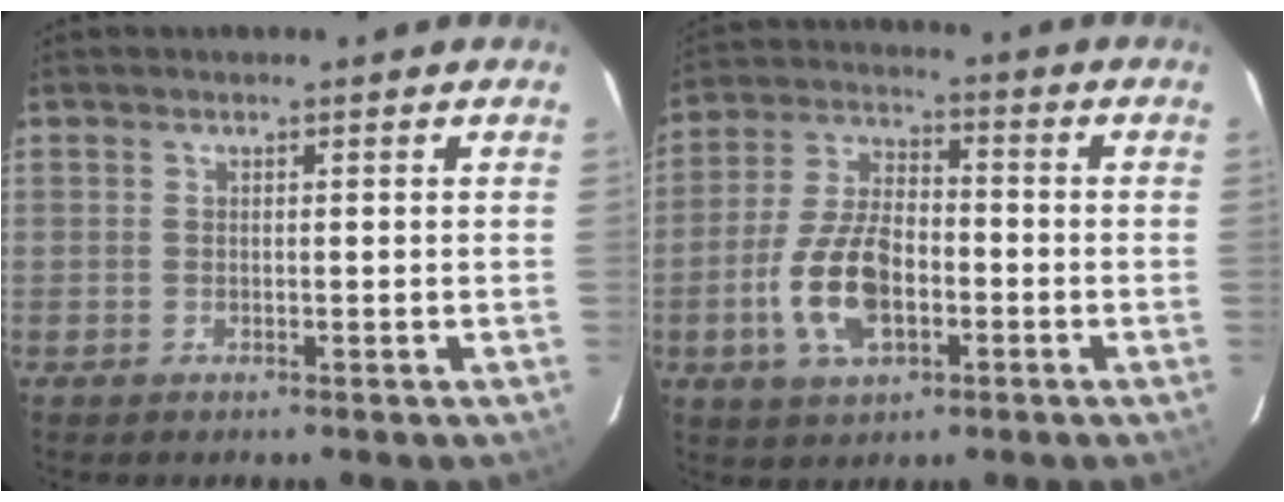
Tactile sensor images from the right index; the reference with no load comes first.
{"total": 12.6, "force": [-3.8, 6.5, 10.0], "torque": [-0.209, 0.007, -0.066]}